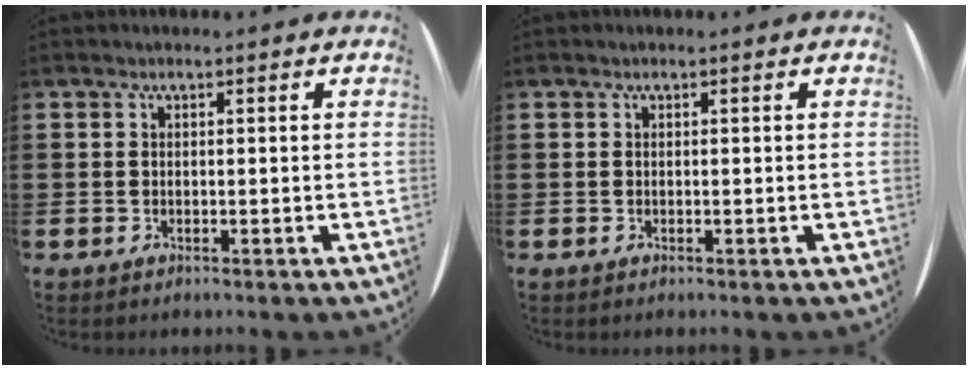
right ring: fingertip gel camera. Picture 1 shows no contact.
{"total": 0.0}